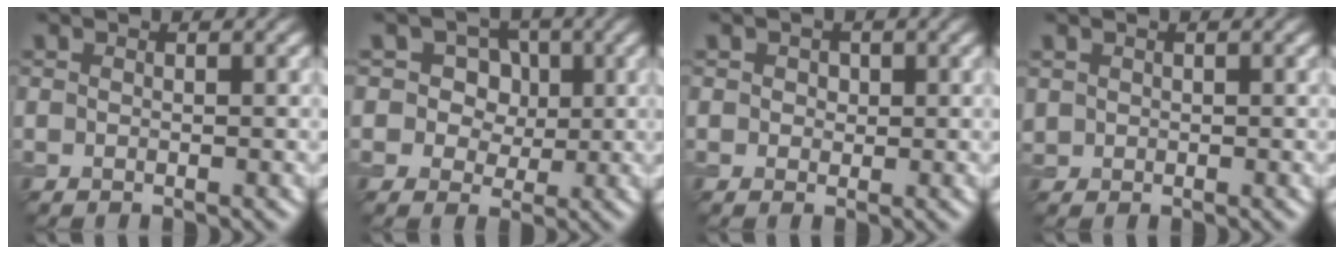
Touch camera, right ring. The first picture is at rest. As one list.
[{"total": 5.7, "force": [2.1, 4.6, 2.5], "torque": [-0.030, 0.025, 0.016]}, {"total": 1.1, "force": [0.4, 0.9, 0.3], "torque": [-0.001, 0.004, 0.005]}, {"total": 0.7, "force": [0.4, 0.6, 0.1], "torque": [0.001, 0.001, 0.010]}]